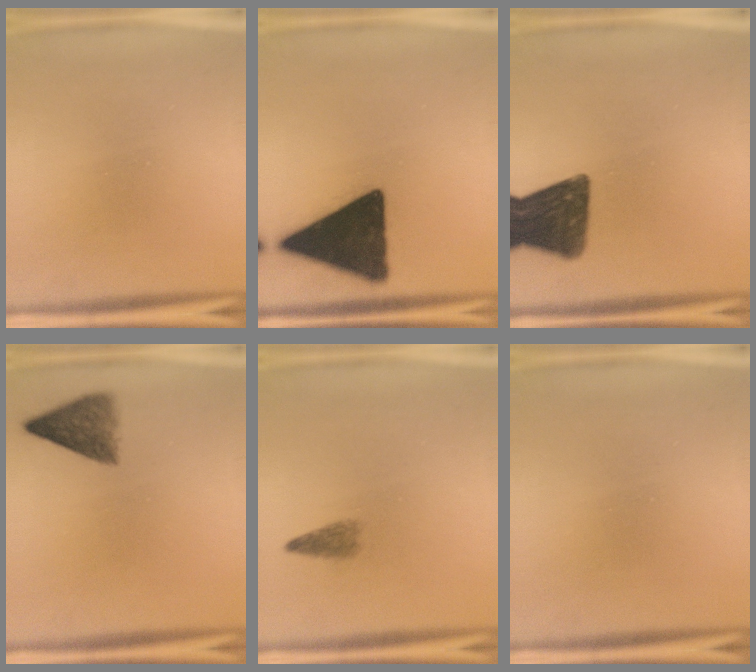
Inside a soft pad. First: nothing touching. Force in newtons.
{"total": 14.3}
{"total": 15.2}
{"total": 5.9}
{"total": 2.2}
{"total": 0.0}